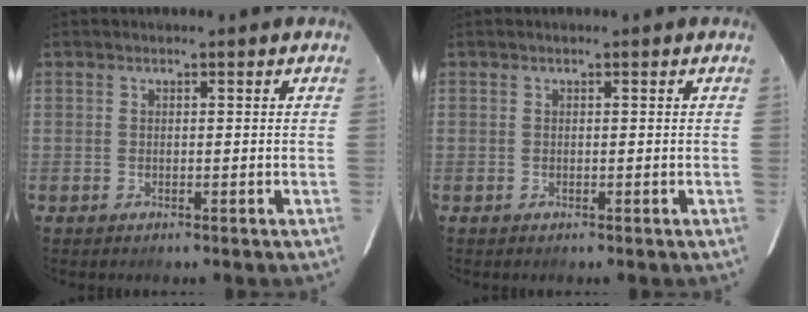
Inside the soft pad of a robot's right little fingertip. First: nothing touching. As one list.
[{"total": 0.0}]